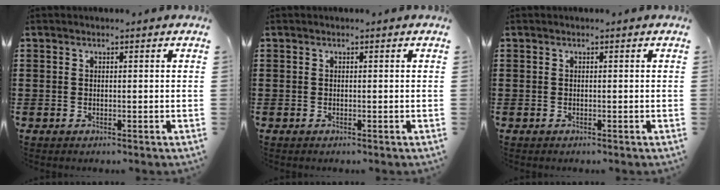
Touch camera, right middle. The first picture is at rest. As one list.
[{"total": 0.0}, {"total": 0.0}]